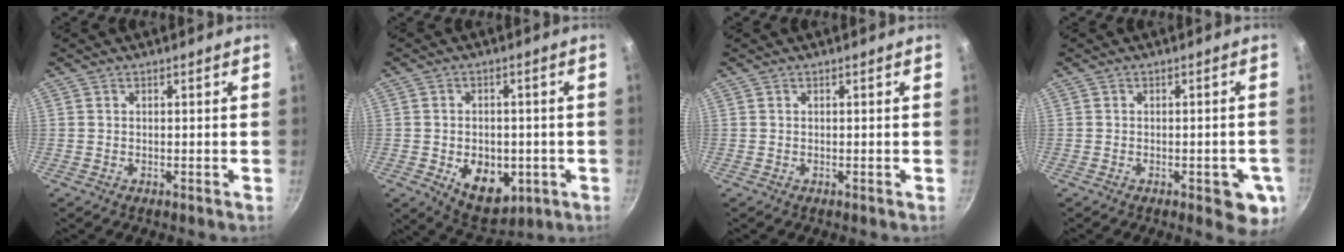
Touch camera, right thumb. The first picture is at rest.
{"total": 11.2, "force": [-2.8, 7.6, 7.7], "torque": [-0.077, -0.004, -0.024]}
{"total": 0.0}
{"total": 7.4, "force": [-2.4, 3.0, 6.3], "torque": [-0.049, 0.004, -0.029]}